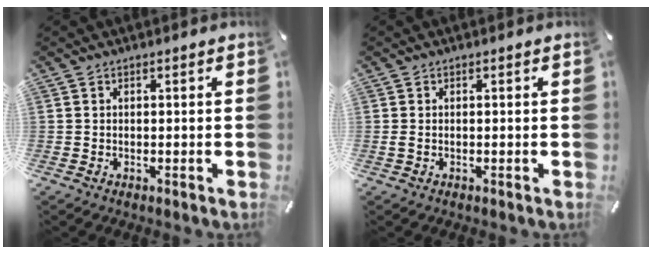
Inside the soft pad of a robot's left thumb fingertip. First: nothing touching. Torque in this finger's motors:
{"motor_torque": [0.00, 0.00, 0.00, 0.00, 0.00]}